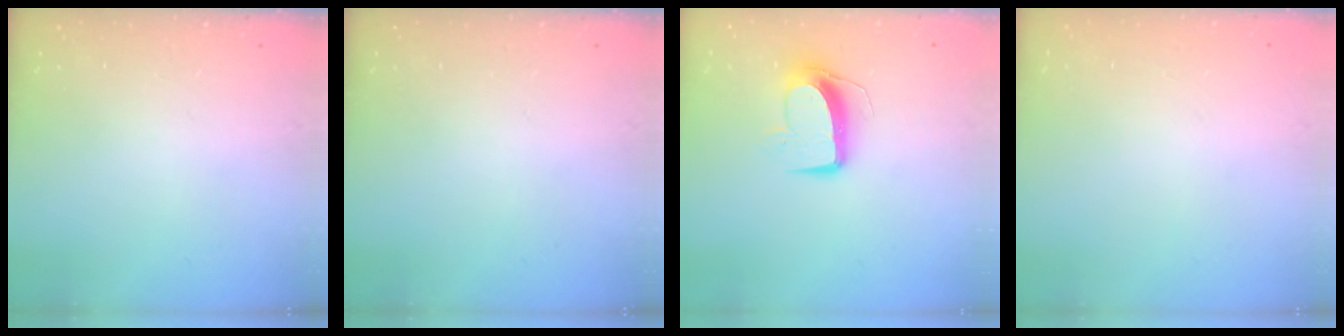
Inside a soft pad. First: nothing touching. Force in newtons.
{"total": 0.0}
{"total": 9.8, "press": 9.8, "slide": 1.0}
{"total": 0.5, "press": 0.5, "slide": 0.1}